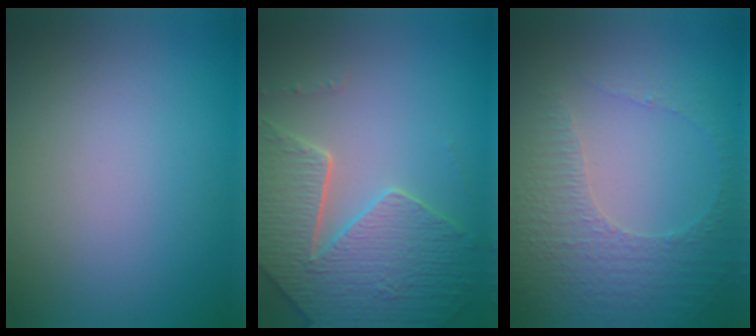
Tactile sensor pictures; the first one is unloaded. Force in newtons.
{"total": 7.6, "press": 5.7, "slide": 5.1}
{"total": 4.6, "press": 3.3, "slide": 3.2}